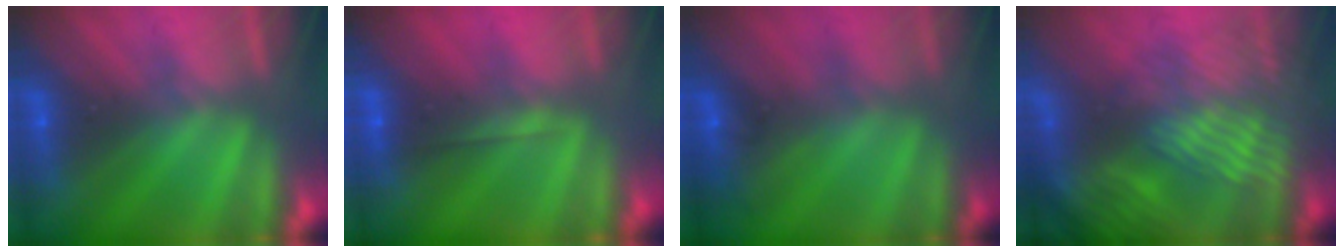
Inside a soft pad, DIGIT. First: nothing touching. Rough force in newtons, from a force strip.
{"total": 2.0}
{"total": 1.4}
{"total": 9.0}